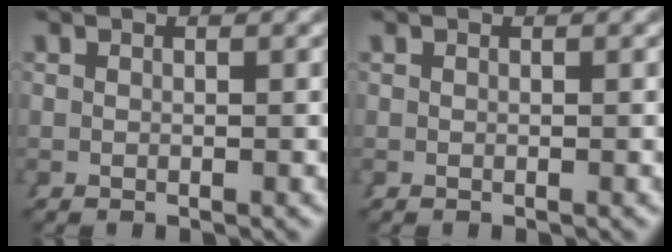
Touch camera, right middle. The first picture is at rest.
{"total": 0.0}